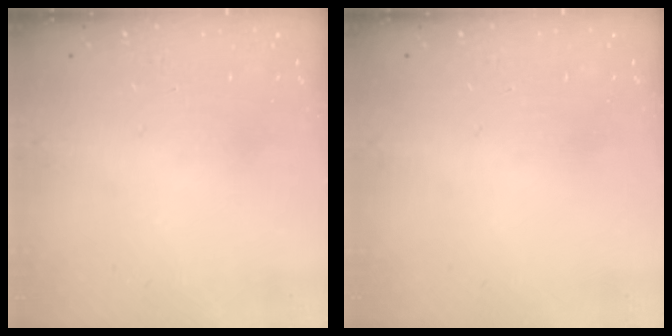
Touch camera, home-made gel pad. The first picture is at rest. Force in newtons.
{"total": 0.0}